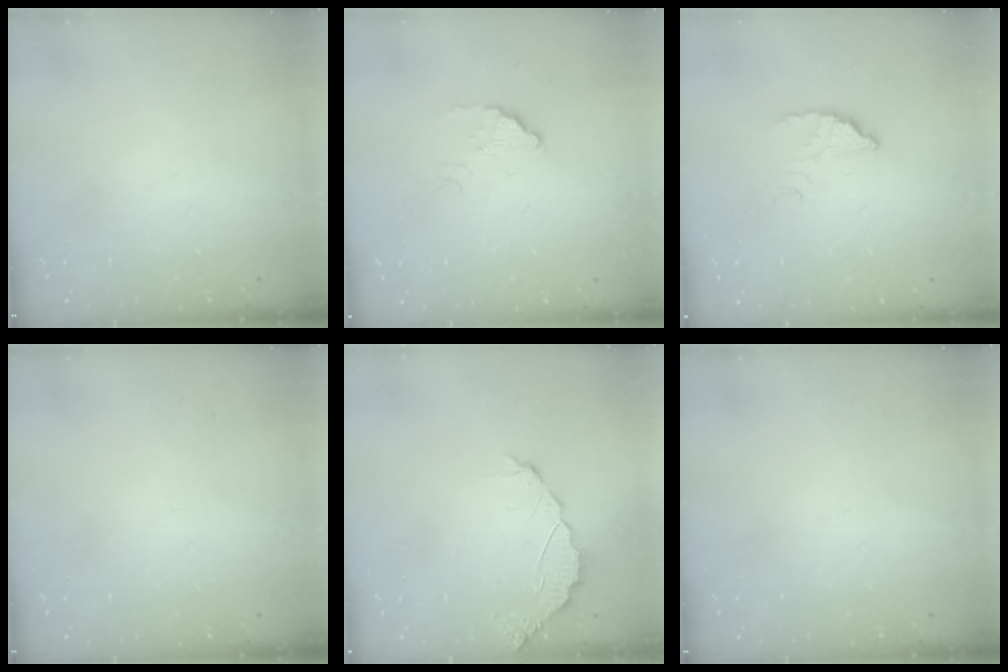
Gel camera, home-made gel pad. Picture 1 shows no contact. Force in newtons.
{"total": 2.9, "press": 2.9, "slide": 0.1}
{"total": 2.8, "press": 2.8, "slide": 0.1}
{"total": 0.0}
{"total": 3.7, "press": 3.7, "slide": 0.3}
{"total": 0.0}